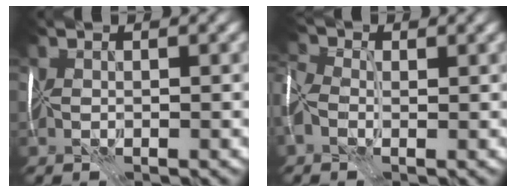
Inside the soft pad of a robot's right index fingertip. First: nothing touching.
{"total": 4.8, "force": [-0.5, 3.4, 3.4], "torque": [-0.092, 0.009, -0.020]}